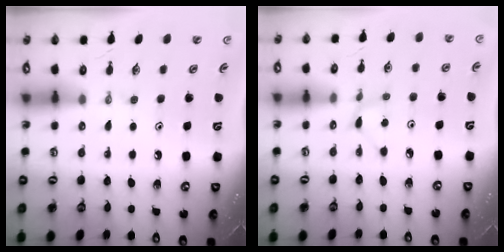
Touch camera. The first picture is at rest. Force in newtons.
{"total": 2.8, "press": 2.8, "slide": 0.3}